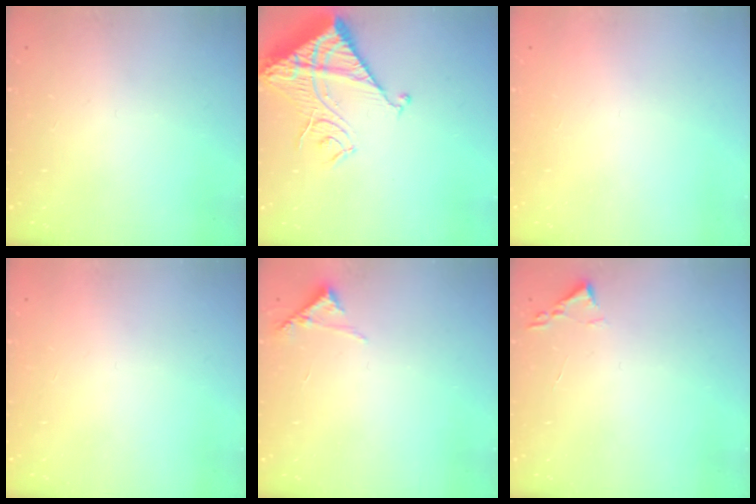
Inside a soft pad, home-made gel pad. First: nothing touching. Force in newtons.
{"total": 15.6, "press": 15.4, "slide": 1.8}
{"total": 1.5, "press": 1.5, "slide": 0.1}
{"total": 1.6, "press": 1.6, "slide": 0.1}
{"total": 6.4, "press": 6.4, "slide": 0.2}
{"total": 1.8, "press": 1.7, "slide": 0.2}